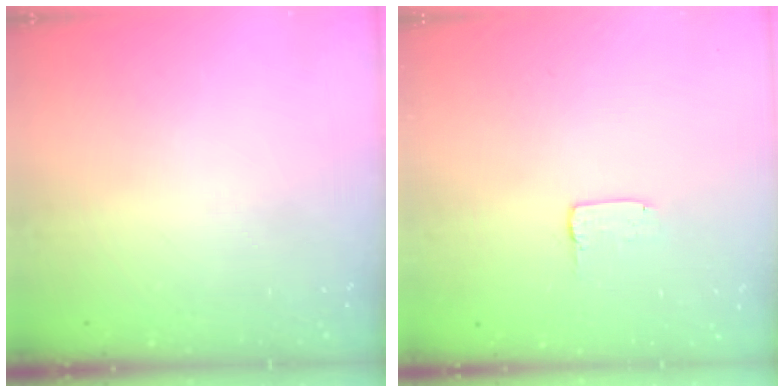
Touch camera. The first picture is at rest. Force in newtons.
{"total": 2.0, "press": 2.0, "slide": 0.0}